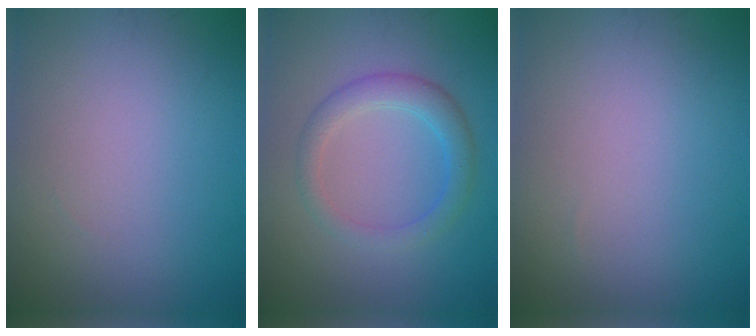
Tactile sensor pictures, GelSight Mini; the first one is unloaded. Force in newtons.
{"total": 3.1, "press": 3.1, "slide": 0.2}
{"total": 0.0}